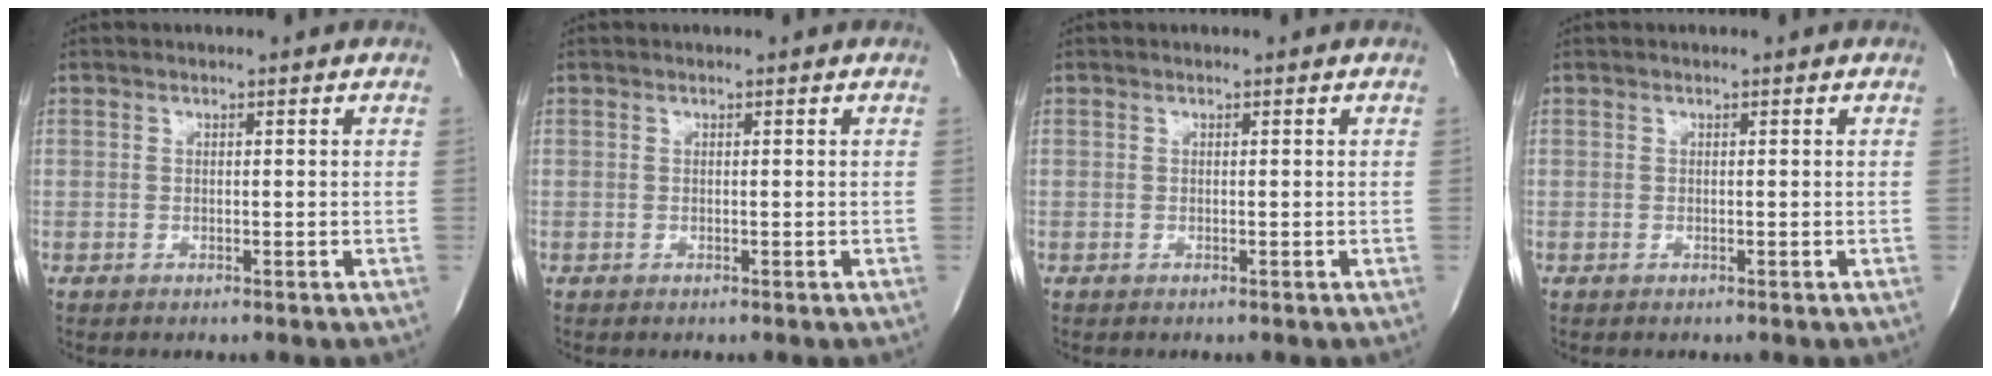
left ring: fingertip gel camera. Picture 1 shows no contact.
{"total": 0.0}
{"total": 0.0}
{"total": 0.0}